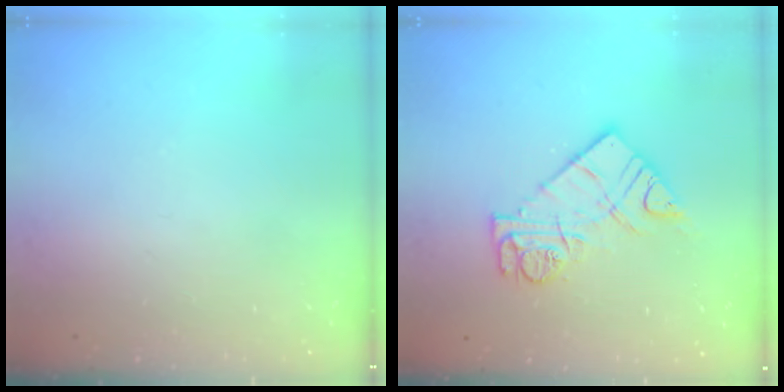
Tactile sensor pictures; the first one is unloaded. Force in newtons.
{"total": 12.0, "press": 11.9, "slide": 1.1}